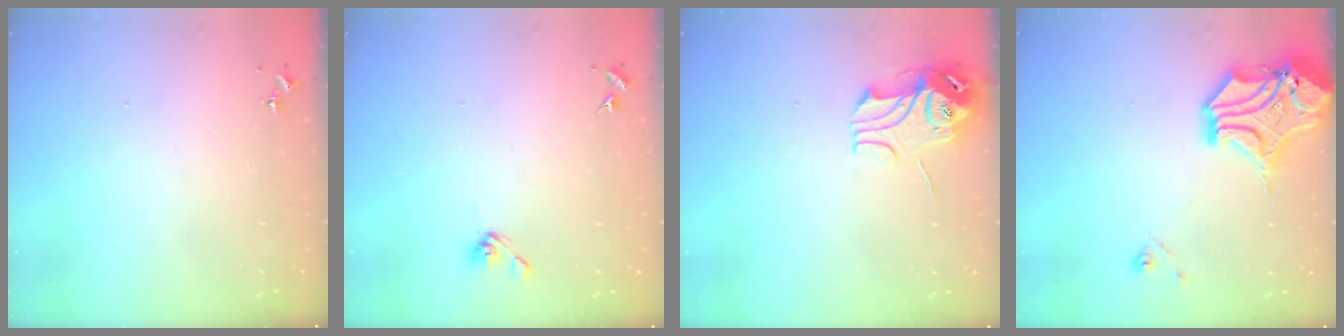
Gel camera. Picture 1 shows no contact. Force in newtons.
{"total": 5.2, "press": 4.8, "slide": 2.1}
{"total": 10.9, "press": 10.9, "slide": 1.1}
{"total": 16.5, "press": 16.3, "slide": 2.5}